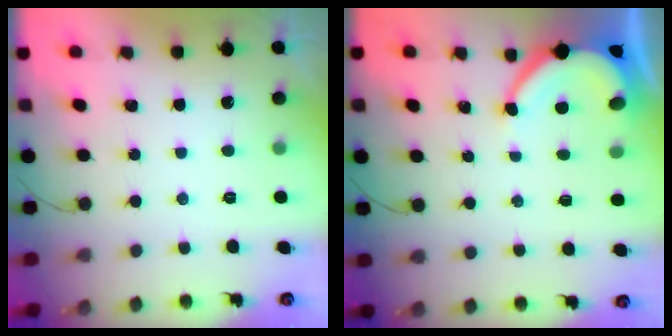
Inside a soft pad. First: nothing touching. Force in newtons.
{"total": 6.8, "press": 6.8, "slide": 0.9}